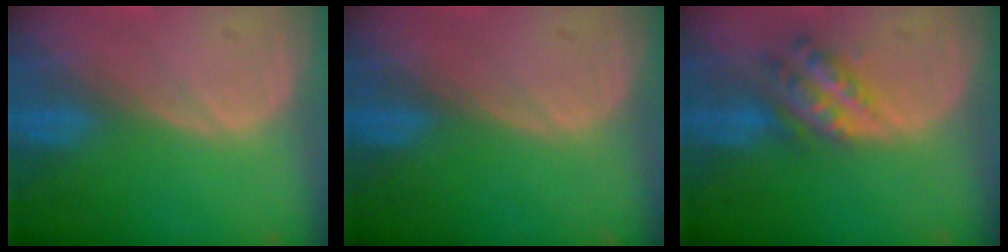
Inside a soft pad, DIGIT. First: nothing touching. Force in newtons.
{"total": 0.0}
{"total": 6.0, "press": 5.2, "slide": 3.1}